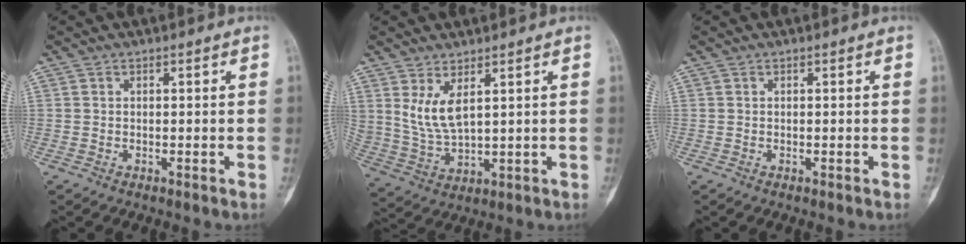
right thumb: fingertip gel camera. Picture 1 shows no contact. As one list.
[{"total": 6.9, "force": [3.0, 2.8, 5.6], "torque": [-0.113, -0.024, 0.075]}, {"total": 0.0}]